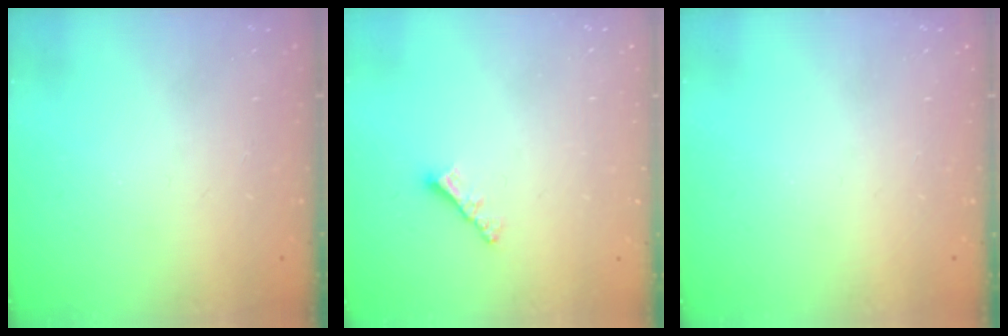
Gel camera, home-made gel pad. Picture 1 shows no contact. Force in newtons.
{"total": 2.9, "press": 2.9, "slide": 0.3}
{"total": 0.0}